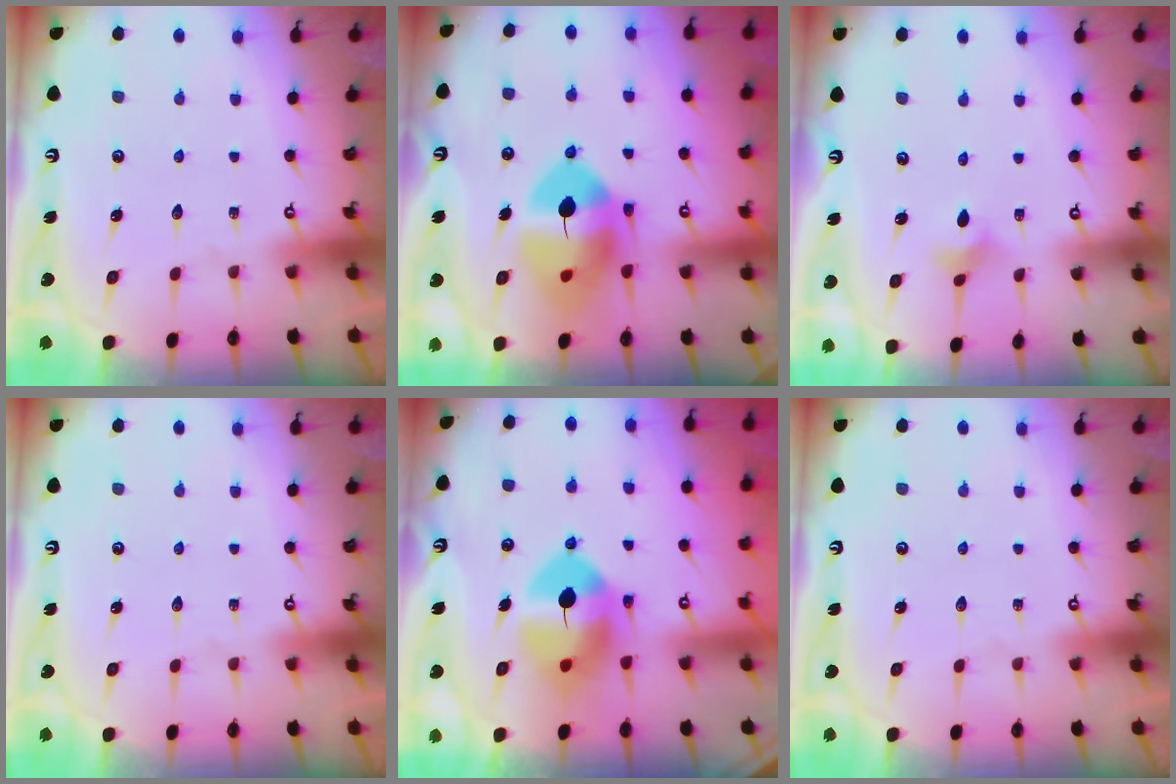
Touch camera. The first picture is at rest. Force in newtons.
{"total": 13.9, "press": 13.8, "slide": 1.9}
{"total": 3.3, "press": 3.2, "slide": 0.8}
{"total": 0.0}
{"total": 11.8, "press": 11.6, "slide": 2.0}
{"total": 0.0}